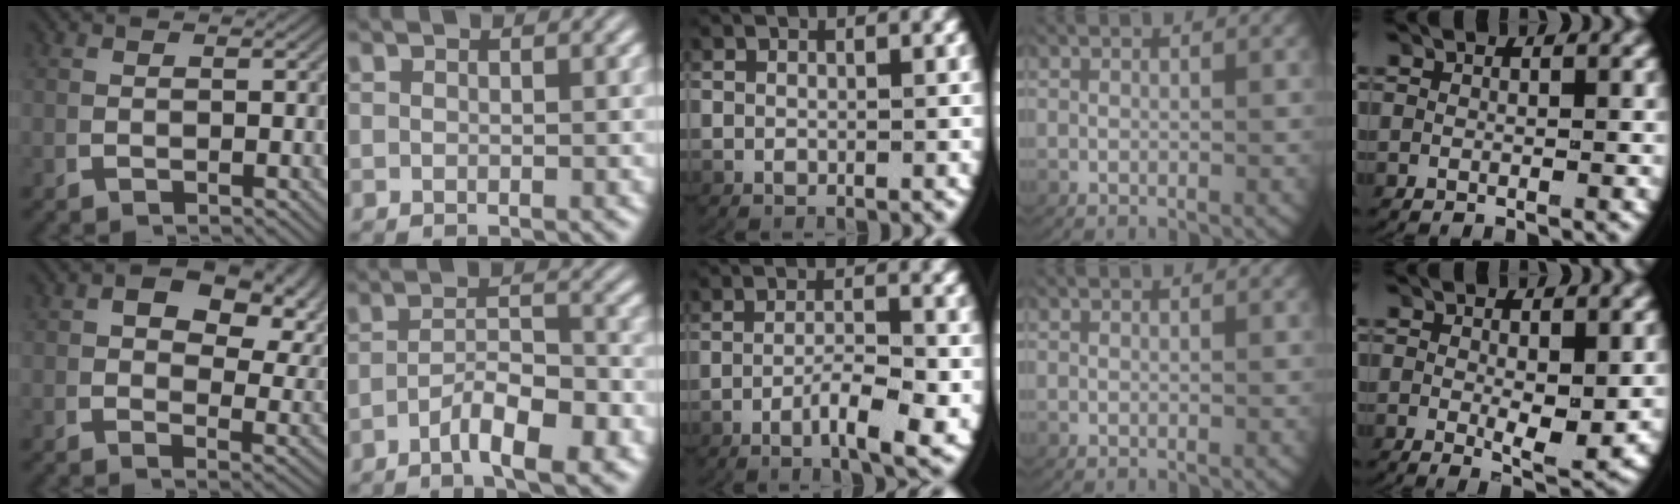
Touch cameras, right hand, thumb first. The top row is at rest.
{"thumb": {"total": 7.2, "force": [2.4, 4.1, 5.4], "torque": [-0.071, -0.006, 0.034]}, "index": {"total": 4.9, "force": [-3.1, 1.2, 3.7], "torque": [-0.042, -0.004, -0.053]}, "middle": {"total": 4.3, "force": [-1.9, 0.9, 3.8], "torque": [-0.061, -0.002, -0.031]}, "little": {"total": 3.0, "force": [-0.2, 1.2, 2.8], "torque": [-0.054, -0.022, 0.004]}}